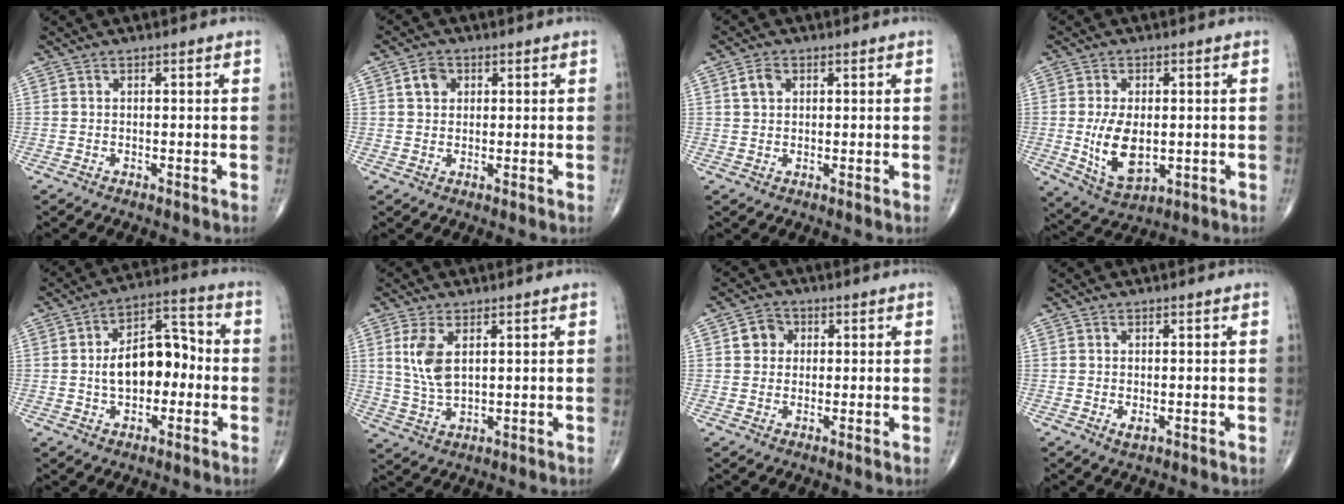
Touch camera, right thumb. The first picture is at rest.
{"total": 3.6, "force": [1.2, 2.8, 1.8], "torque": [-0.019, 0.001, 0.021]}
{"total": 3.0, "force": [1.1, 2.1, 1.8], "torque": [-0.028, 0.002, 0.021]}
{"total": 10.1, "force": [-0.7, 5.7, 8.3], "torque": [-0.143, -0.013, 0.001]}
{"total": 12.6, "force": [-0.8, 7.5, 10.0], "torque": [-0.136, 0.040, -0.020]}
{"total": 7.1, "force": [2.2, 3.5, 5.7], "torque": [-0.119, -0.009, 0.053]}
{"total": 4.1, "force": [1.0, 3.6, 1.6], "torque": [-0.004, 0.003, 0.010]}
{"total": 1.2, "force": [-0.2, 0.6, 1.1], "torque": [-0.018, -0.004, -0.001]}